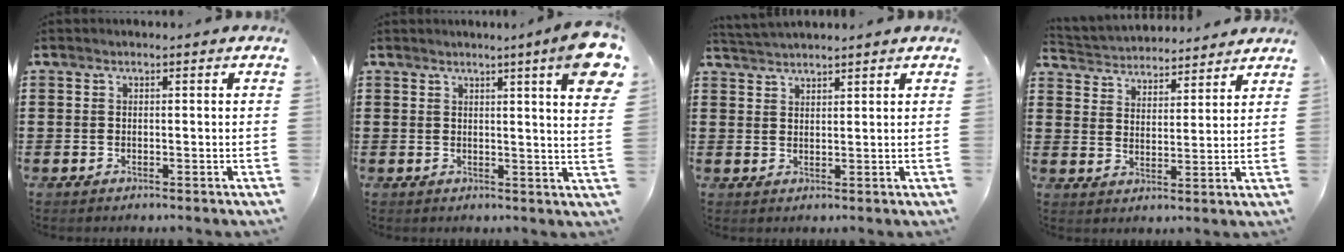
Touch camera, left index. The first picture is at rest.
{"total": 7.2, "force": [4.4, -0.3, 5.7], "torque": [-0.095, -0.020, 0.071]}
{"total": 2.1, "force": [2.1, -0.1, 0.0], "torque": [-0.006, 0.001, 0.043]}
{"total": 3.6, "force": [3.5, 0.6, -0.6], "torque": [-0.009, -0.021, 0.060]}